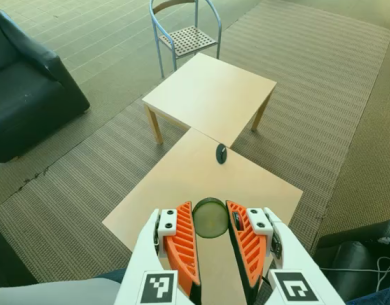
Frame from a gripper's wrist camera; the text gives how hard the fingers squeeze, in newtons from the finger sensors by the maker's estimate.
{"total": 7.8, "left": 8.2, "right": 7.4}